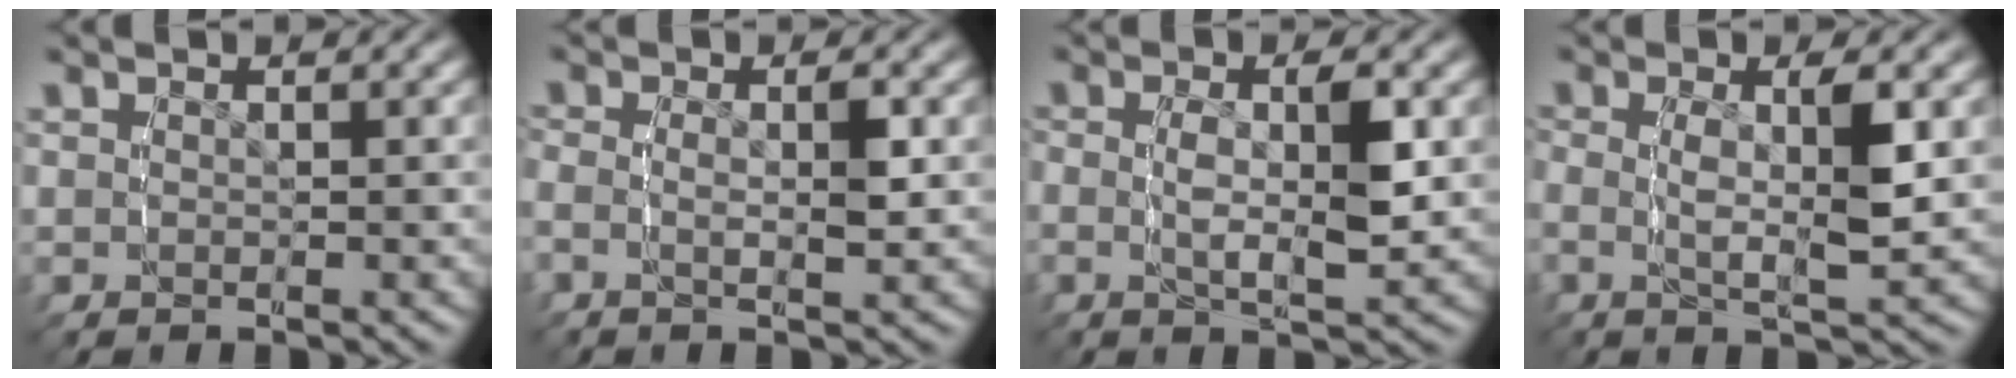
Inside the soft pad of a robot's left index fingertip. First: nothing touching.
{"total": 2.3, "force": [-0.3, 1.1, 2.1], "torque": [-0.061, -0.007, -0.007]}
{"total": 3.5, "force": [-0.4, 0.8, 3.4], "torque": [-0.076, -0.007, -0.007]}
{"total": 3.7, "force": [-0.1, 0.8, 3.6], "torque": [-0.081, -0.010, -0.002]}